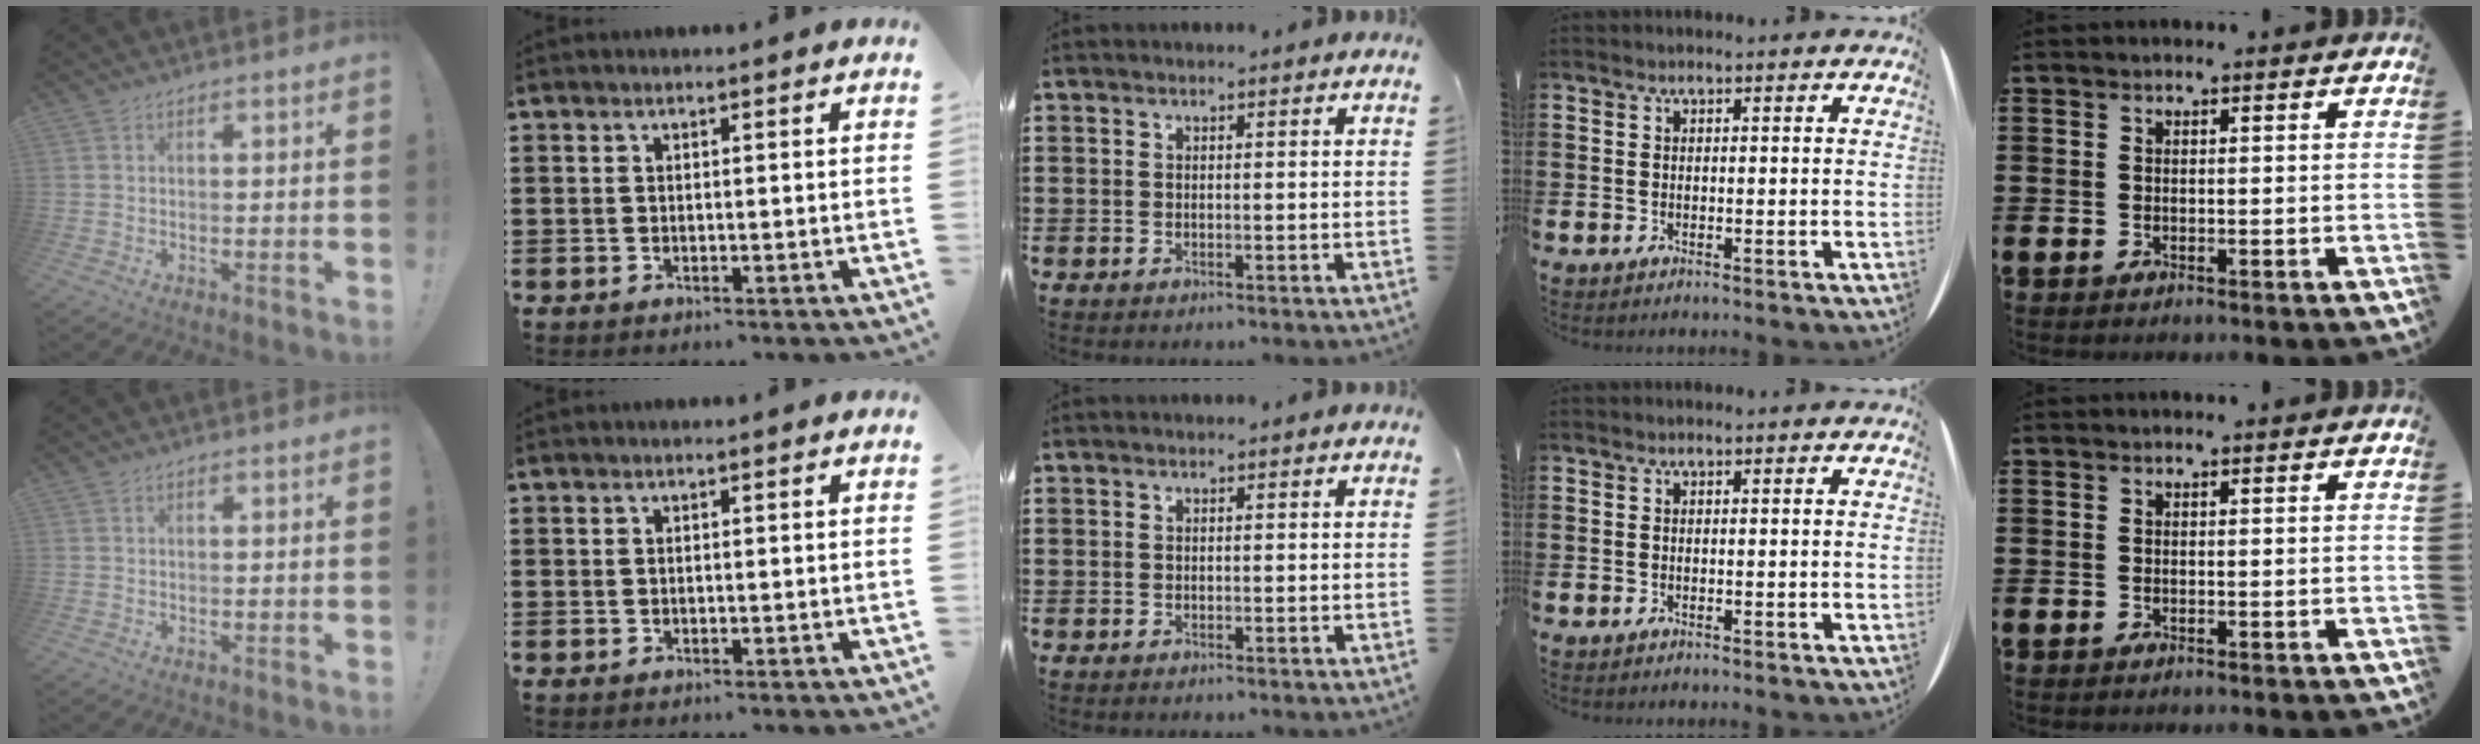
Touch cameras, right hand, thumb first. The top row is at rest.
{}